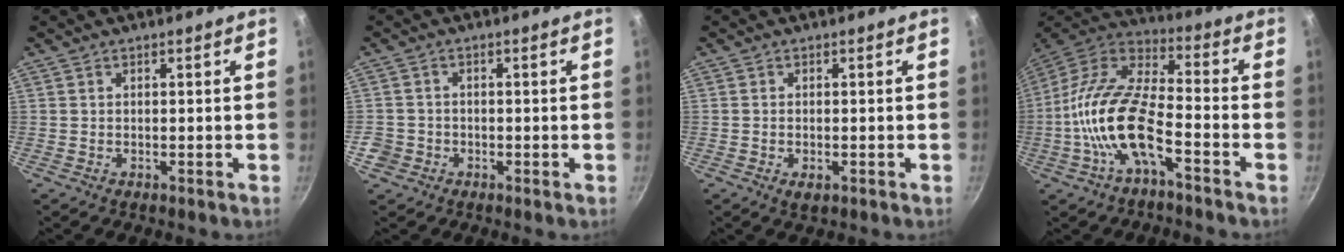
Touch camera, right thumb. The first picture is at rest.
{"total": 3.4, "force": [-1.4, 2.9, 1.0], "torque": [-0.014, 0.017, -0.026]}
{"total": 1.8, "force": [-0.6, 0.9, 1.4], "torque": [-0.024, -0.005, -0.009]}
{"total": 16.4, "force": [-5.8, 6.5, 13.9], "torque": [-0.269, 0.049, -0.128]}